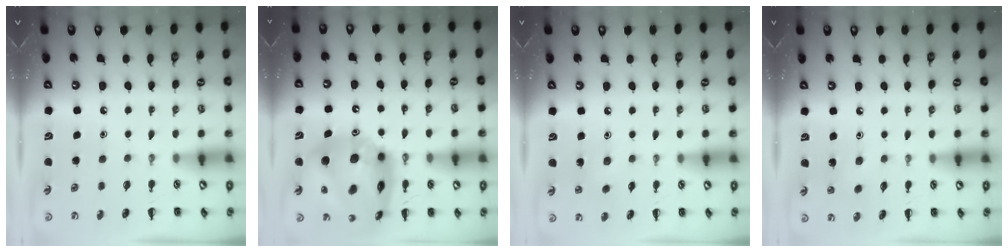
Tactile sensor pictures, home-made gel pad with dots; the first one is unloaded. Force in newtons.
{"total": 22.0, "press": 21.1, "slide": 6.3}
{"total": 4.4, "press": 4.2, "slide": 1.3}
{"total": 1.9, "press": 1.8, "slide": 0.7}